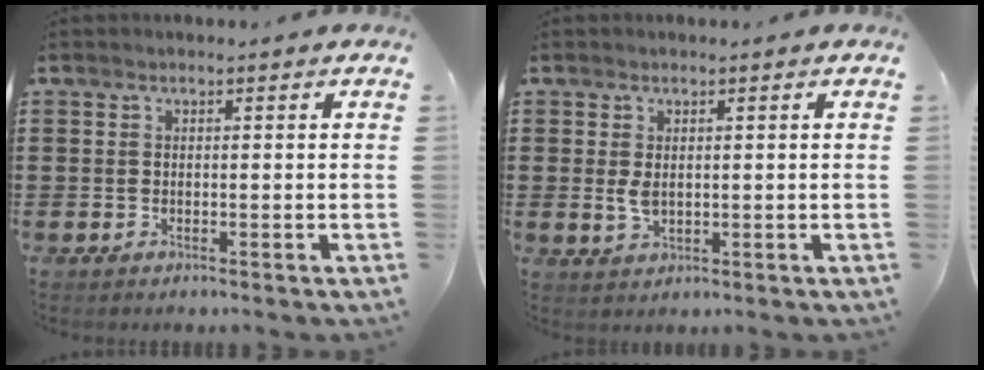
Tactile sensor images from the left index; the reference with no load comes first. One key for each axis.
{"total": 2.5, "fx": 0.4, "fy": 1.3, "fz": 2.1, "tx": -0.058, "ty": -0.002, "tz": 0.003}